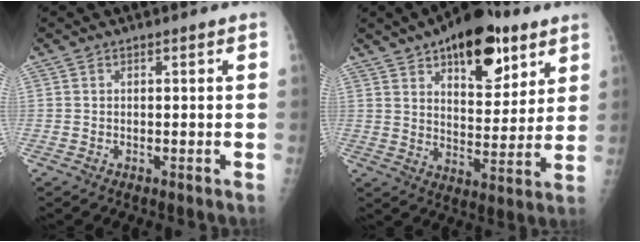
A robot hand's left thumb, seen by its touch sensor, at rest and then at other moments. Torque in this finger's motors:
{"motor_torque": [0.25, 0.49, 0.14, -0.30, 0.11]}